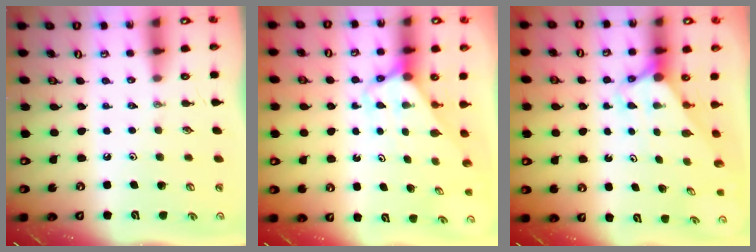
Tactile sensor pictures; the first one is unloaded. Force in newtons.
{"total": 2.9, "press": 2.9, "slide": 0.2}
{"total": 2.7, "press": 2.7, "slide": 0.1}